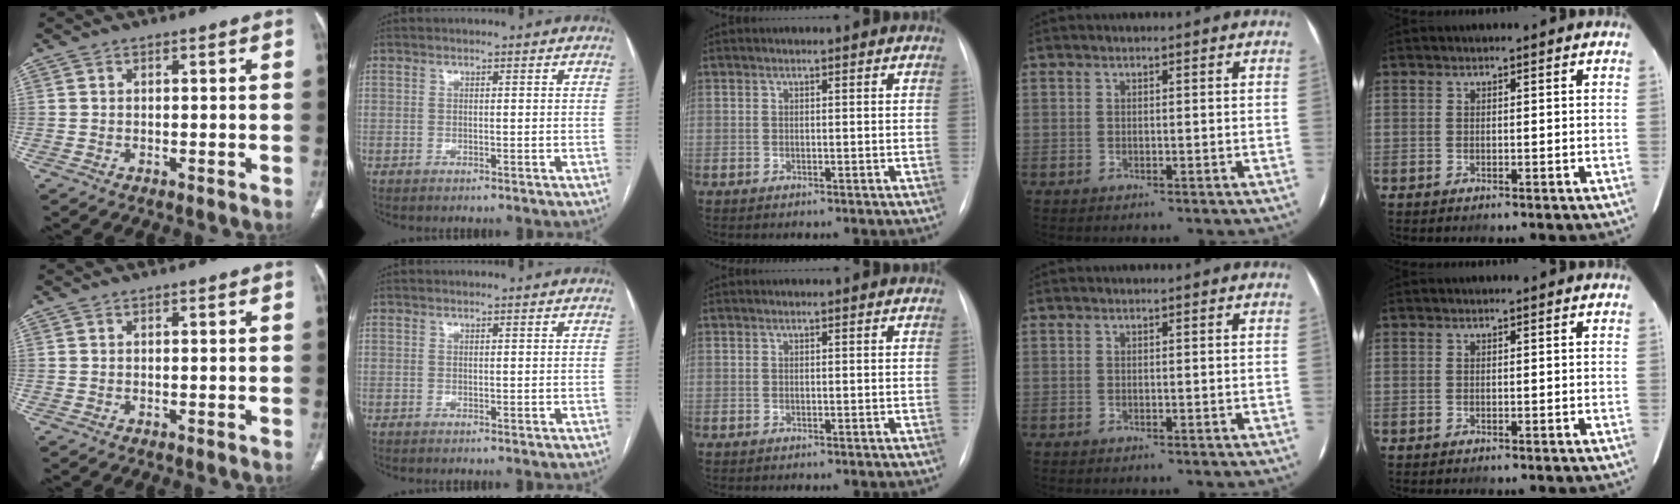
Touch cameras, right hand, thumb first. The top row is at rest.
{}